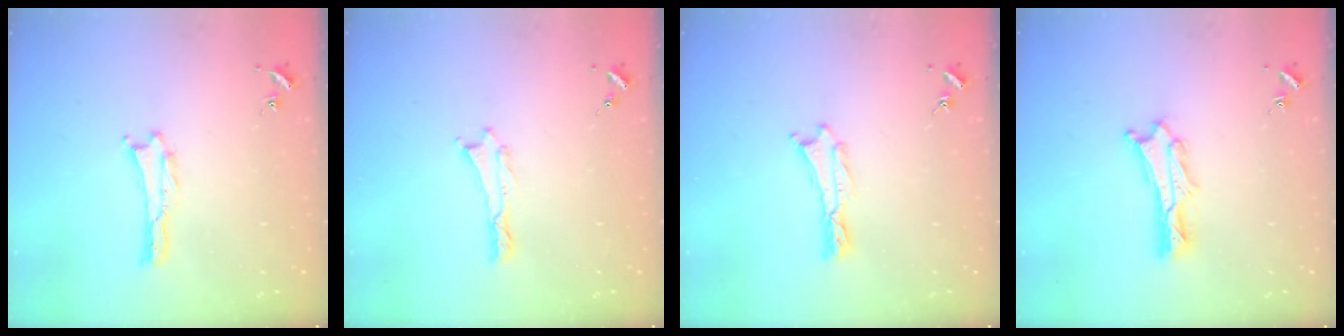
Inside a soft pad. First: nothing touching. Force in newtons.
{"total": 0.0}
{"total": 0.0}
{"total": 1.5, "press": 1.4, "slide": 0.2}